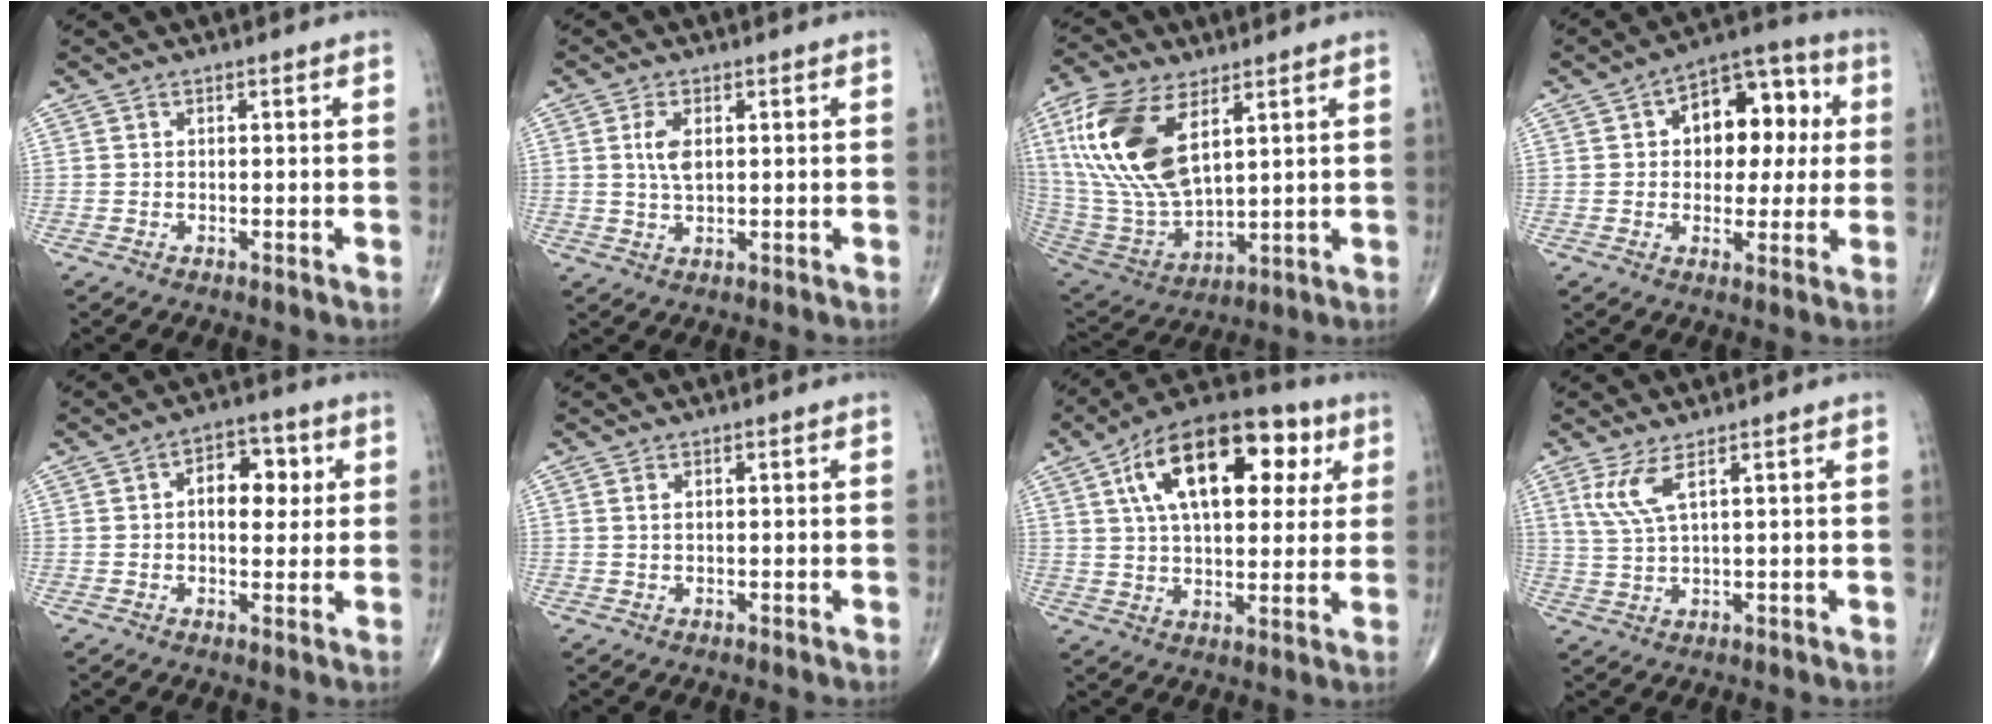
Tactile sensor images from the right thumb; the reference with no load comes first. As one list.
[{"total": 4.1, "force": [1.0, 2.0, 3.5], "torque": [-0.069, -0.004, 0.020]}, {"total": 20.6, "force": [7.7, 10.2, 16.2], "torque": [-0.332, -0.029, 0.153]}, {"total": 14.0, "force": [2.6, 8.8, 10.6], "torque": [-0.093, 0.023, 0.029]}, {"total": 8.2, "force": [1.7, 5.1, 6.3], "torque": [-0.053, 0.006, 0.020]}, {"total": 0.8, "force": [0.4, 0.3, 0.6], "torque": [-0.013, 0.006, 0.009]}, {"total": 21.7, "force": [7.5, 11.2, 17.0], "torque": [-0.241, 0.008, 0.112]}, {"total": 4.9, "force": [2.4, 0.8, 4.2], "torque": [-0.105, -0.013, 0.062]}]